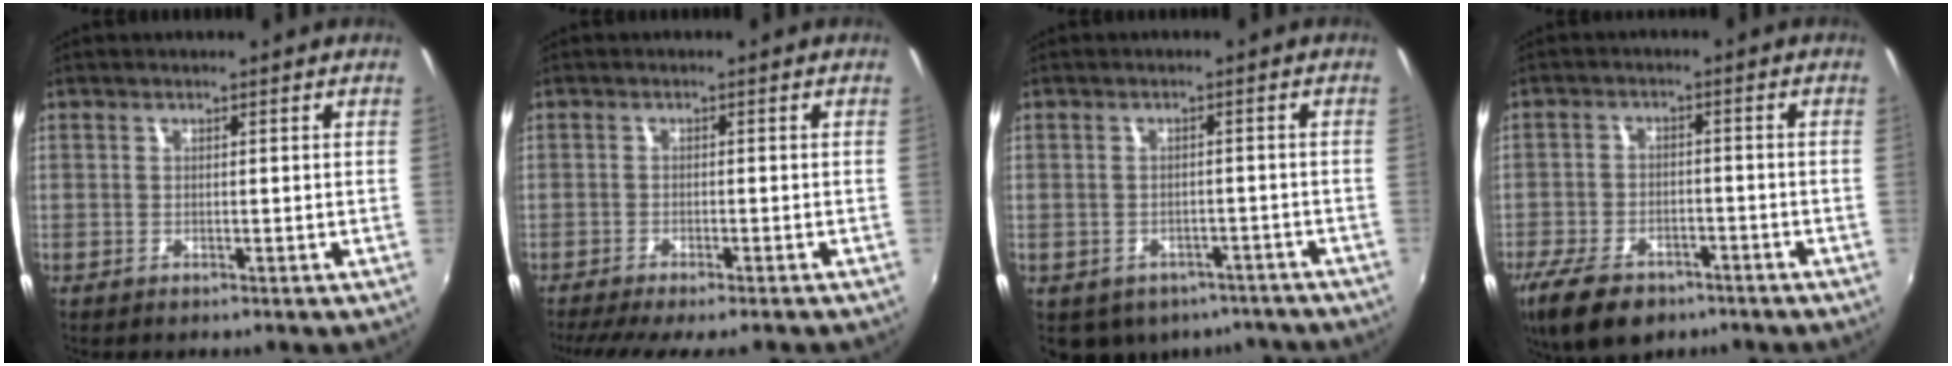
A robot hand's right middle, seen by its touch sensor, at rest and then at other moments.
{"total": 8.3, "force": [-7.0, 0.6, 4.4], "torque": [-0.093, -0.031, -0.112]}
{"total": 11.2, "force": [-7.6, 7.1, 4.1], "torque": [-0.087, -0.003, -0.085]}
{"total": 12.3, "force": [-8.2, 6.4, 6.6], "torque": [-0.161, -0.026, -0.141]}